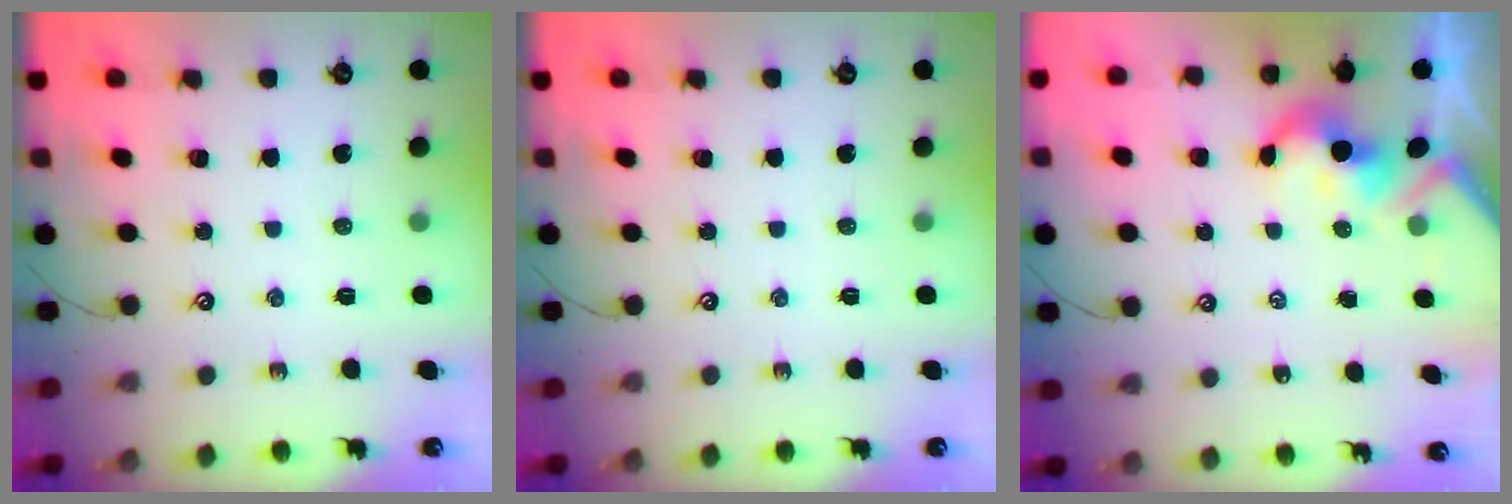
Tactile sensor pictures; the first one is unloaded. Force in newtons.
{"total": 0.0}
{"total": 3.8, "press": 3.8, "slide": 0.6}